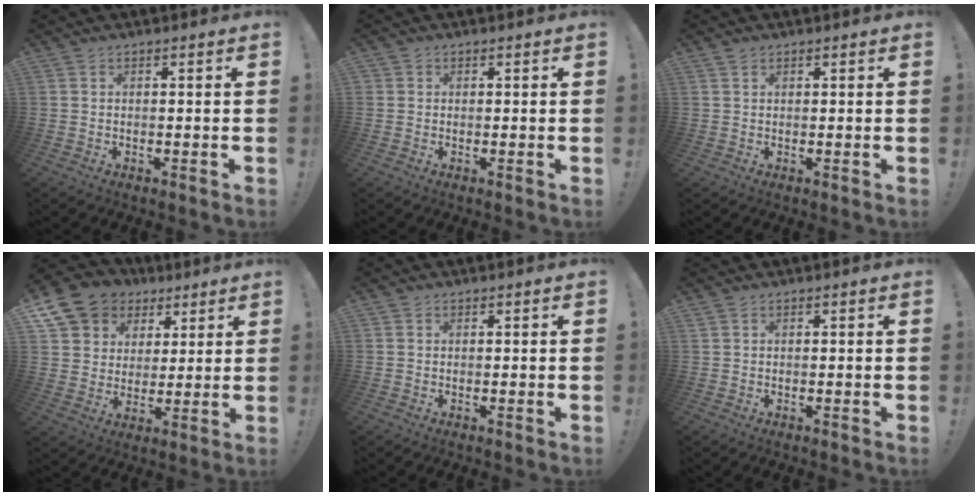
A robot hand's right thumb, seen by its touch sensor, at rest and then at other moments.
{"total": 1.0, "force": [0.2, 0.9, 0.2], "torque": [-0.005, 0.002, 0.004]}
{"total": 0.8, "force": [0.7, 0.5, 0.2], "torque": [0.003, -0.003, 0.012]}
{"total": 12.6, "force": [7.1, 9.7, 3.9], "torque": [-0.063, -0.050, 0.146]}
{"total": 0.6, "force": [0.4, 0.4, -0.1], "torque": [0.009, -0.003, 0.007]}
{"total": 0.6, "force": [0.5, 0.4, 0.1], "torque": [-0.004, 0.002, 0.009]}